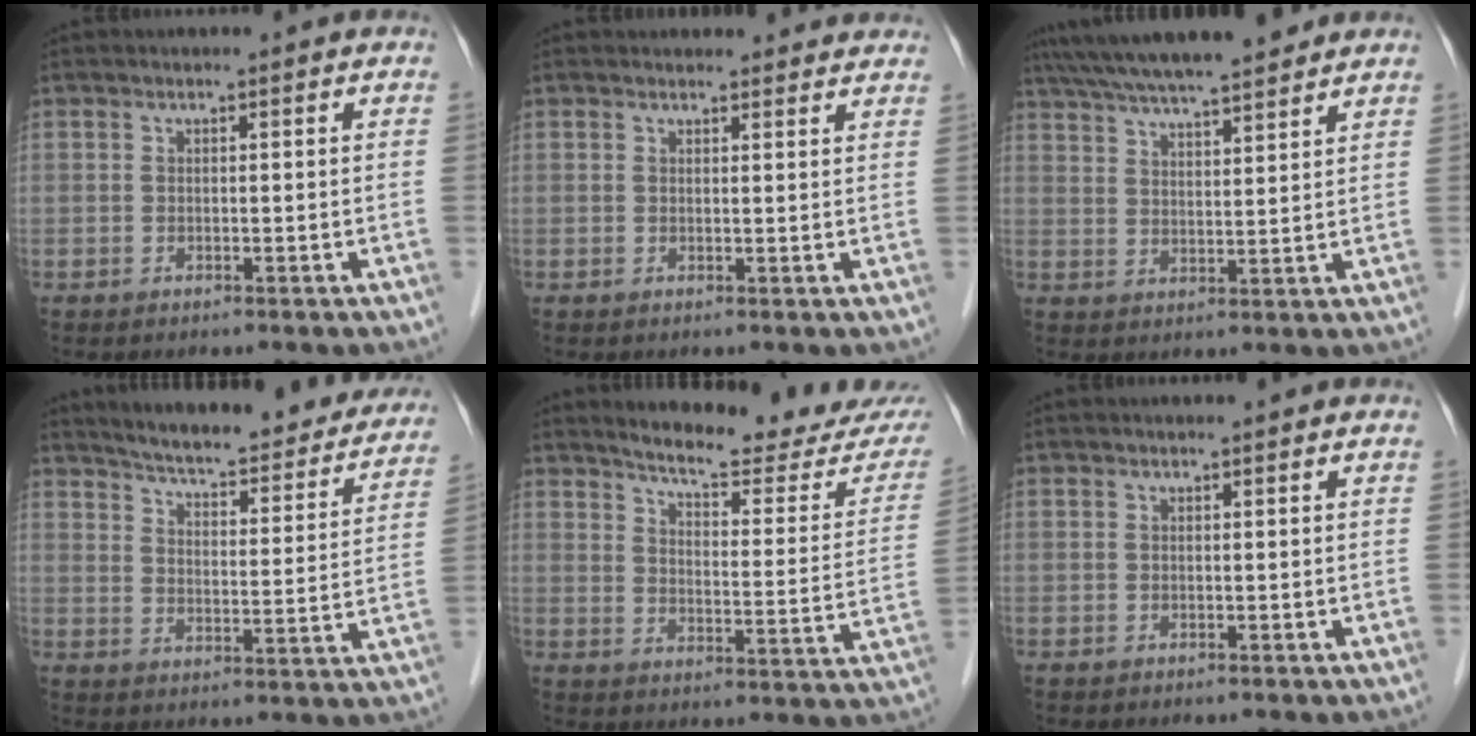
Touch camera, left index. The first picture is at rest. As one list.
[{"total": 6.8, "force": [6.4, 1.8, 1.2], "torque": [0.004, 0.015, 0.059]}, {"total": 15.7, "force": [13.8, 1.7, 7.3], "torque": [-0.128, 0.034, 0.215]}, {"total": 24.3, "force": [22.0, 4.7, 9.2], "torque": [-0.124, -0.039, 0.271]}, {"total": 18.2, "force": [16.8, 1.9, 6.7], "torque": [-0.085, -0.064, 0.203]}, {"total": 0.0}]